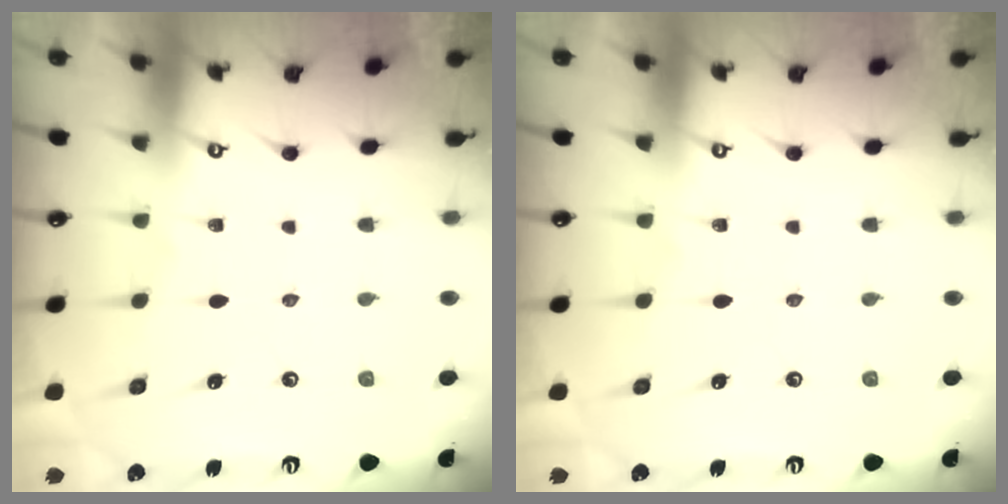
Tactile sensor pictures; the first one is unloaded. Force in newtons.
{"total": 0.0}